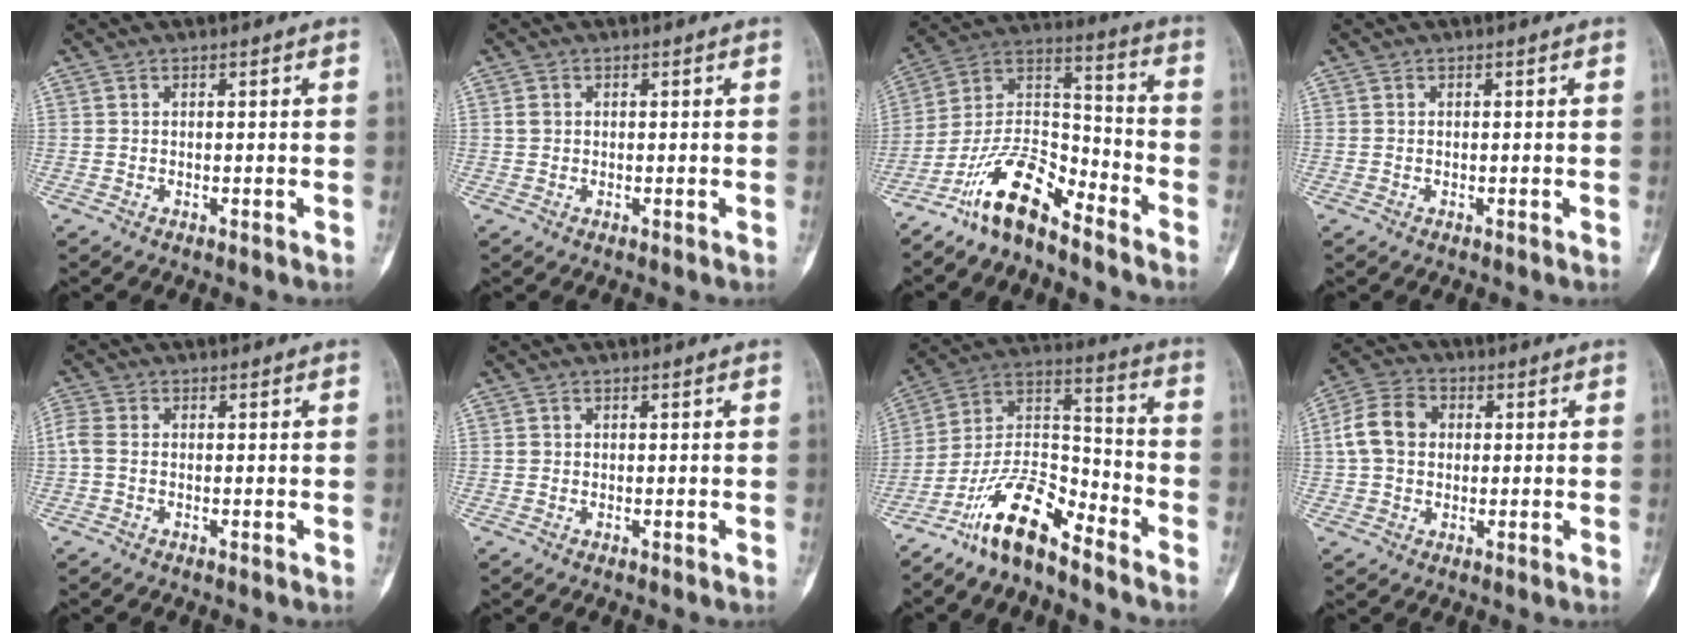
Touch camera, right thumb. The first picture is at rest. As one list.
[{"total": 1.4, "force": [0.2, 1.2, 0.6], "torque": [-0.010, 0.003, 0.005]}, {"total": 13.3, "force": [-10.0, 4.5, 7.5], "torque": [-0.130, 0.091, -0.195]}, {"total": 0.0}, {"total": 2.7, "force": [-0.2, 1.8, 2.1], "torque": [-0.057, 0.002, -0.014]}, {"total": 0.6, "force": [0.0, 0.6, 0.2], "torque": [0.000, 0.002, 0.001]}, {"total": 13.7, "force": [-10.3, 4.2, 8.0], "torque": [-0.140, 0.091, -0.198]}, {"total": 8.3, "force": [0.8, 6.5, 5.1], "torque": [-0.089, 0.021, 0.007]}]